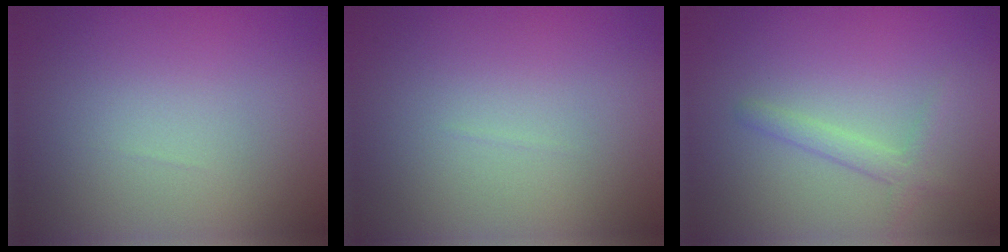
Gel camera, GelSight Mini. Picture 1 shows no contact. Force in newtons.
{"total": 0.0}
{"total": 1.7, "press": 1.7, "slide": 0.1}